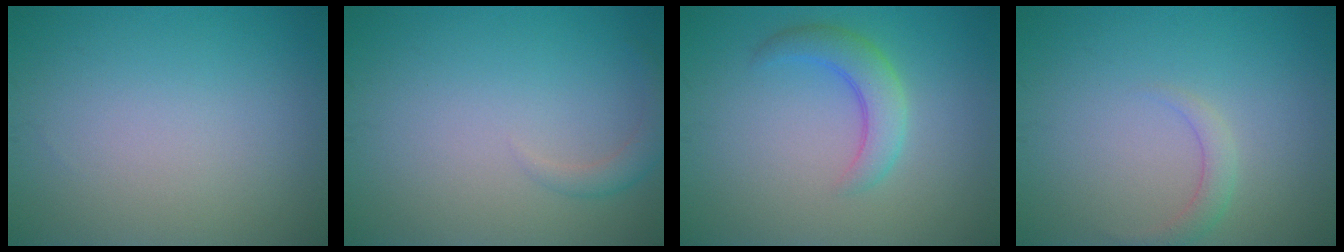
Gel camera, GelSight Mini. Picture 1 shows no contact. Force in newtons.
{"total": 1.5, "press": 1.5, "slide": 0.1}
{"total": 3.3, "press": 3.3, "slide": 0.2}
{"total": 1.5, "press": 1.5, "slide": 0.1}